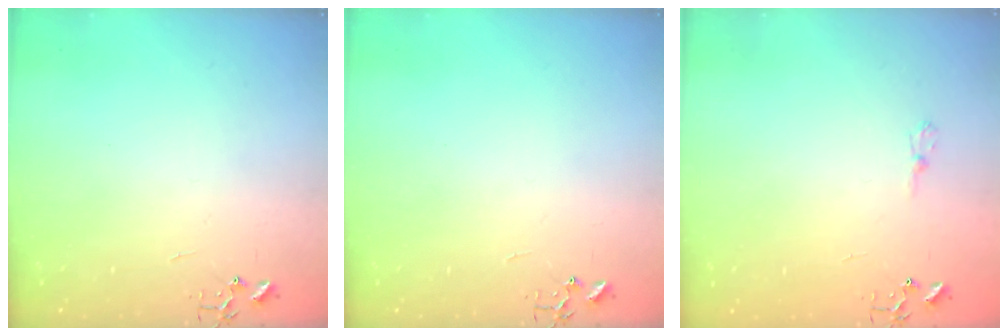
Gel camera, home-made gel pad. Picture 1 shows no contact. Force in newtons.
{"total": 0.0}
{"total": 4.8, "press": 4.8, "slide": 0.5}